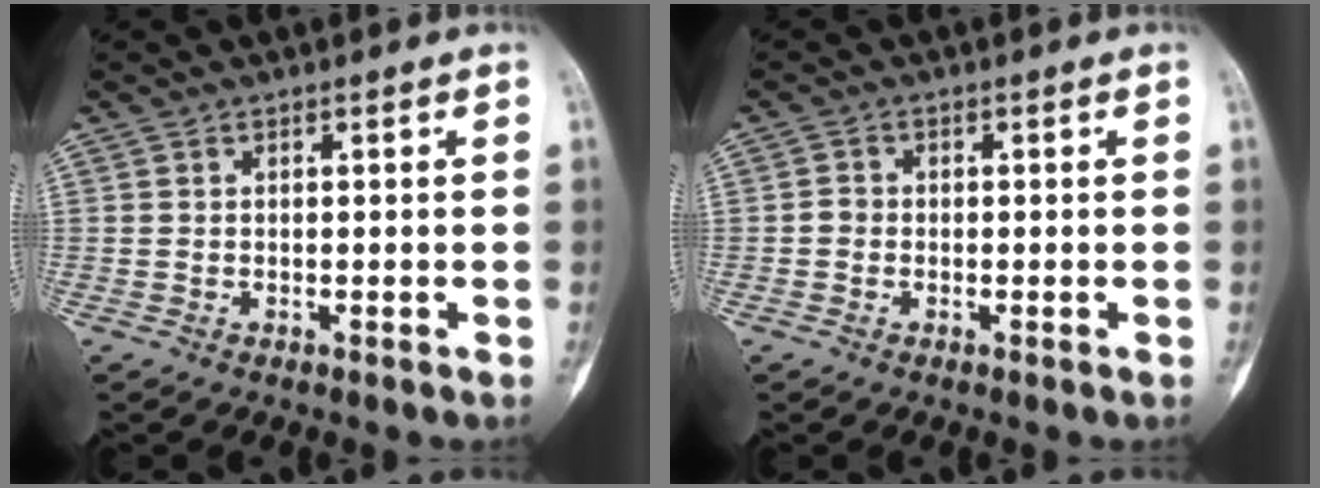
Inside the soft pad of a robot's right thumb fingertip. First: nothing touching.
{"total": 1.5, "force": [-0.4, 1.3, 0.6], "torque": [-0.004, 0.006, -0.012]}